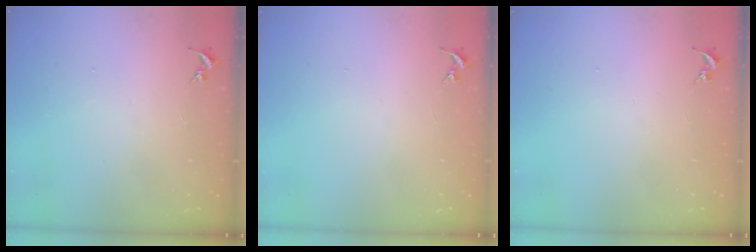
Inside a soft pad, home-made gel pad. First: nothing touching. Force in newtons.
{"total": 0.0}
{"total": 0.0}